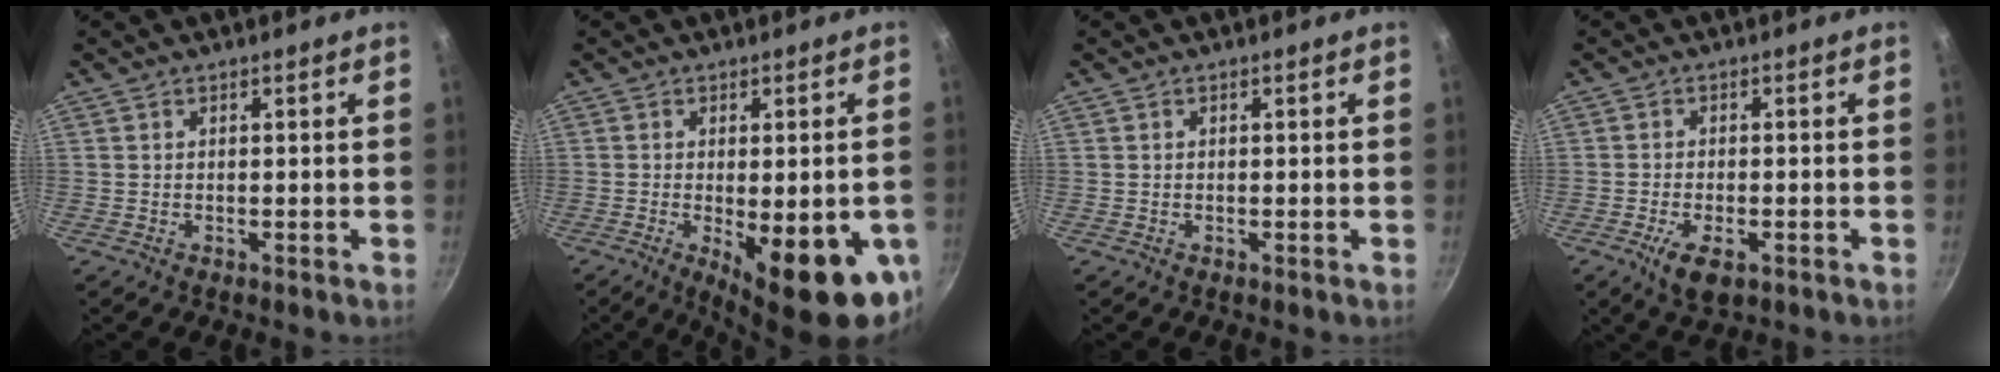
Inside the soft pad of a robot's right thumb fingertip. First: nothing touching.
{"total": 17.0, "force": [-4.9, 5.5, 15.3], "torque": [-0.176, -0.013, -0.052]}
{"total": 0.0}
{"total": 5.9, "force": [-2.7, 2.7, 4.5], "torque": [-0.081, 0.001, -0.044]}